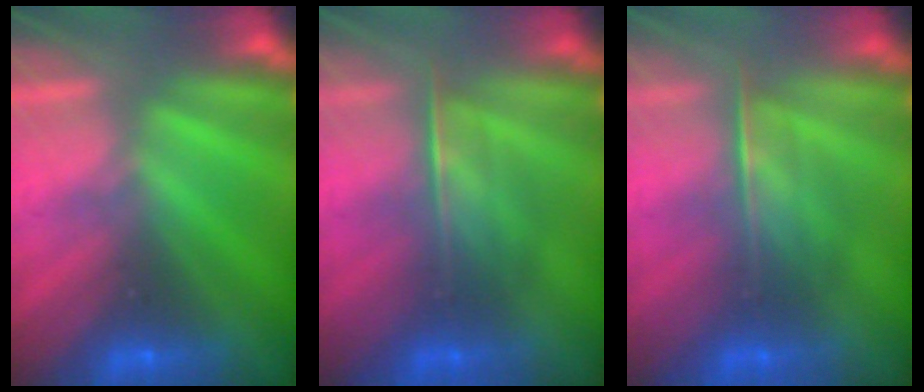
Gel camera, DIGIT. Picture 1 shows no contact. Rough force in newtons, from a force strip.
{"total": 2.1}
{"total": 2.1}